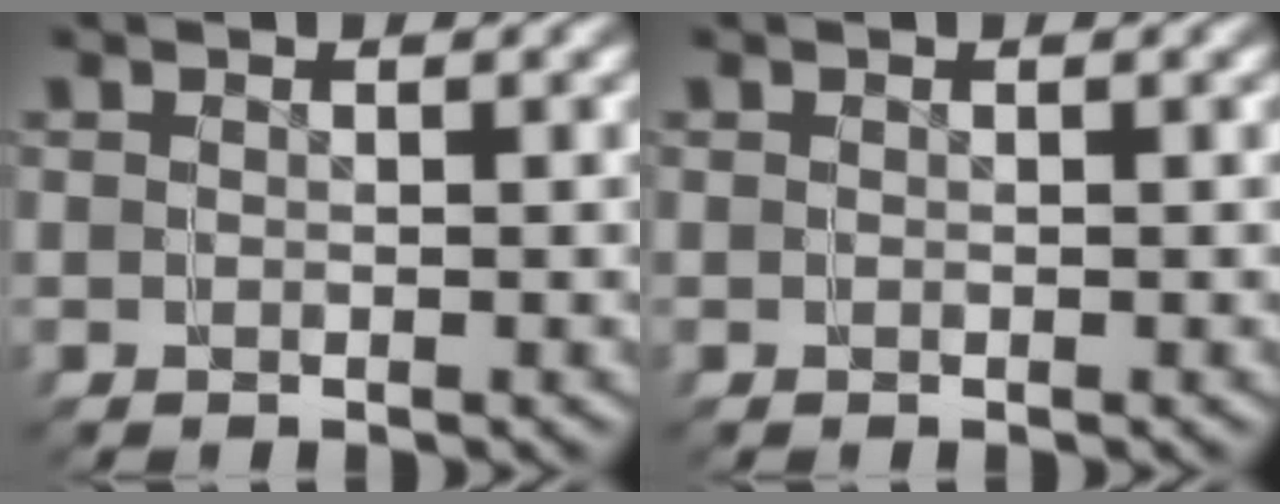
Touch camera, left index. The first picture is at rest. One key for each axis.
{"total": 0.0}